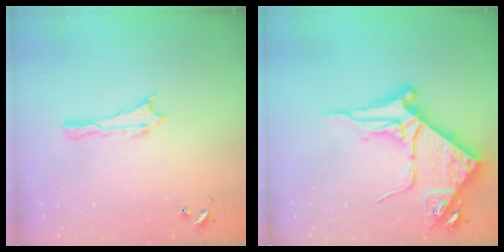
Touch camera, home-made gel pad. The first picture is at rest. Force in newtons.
{"total": 8.9, "press": 8.9, "slide": 0.8}